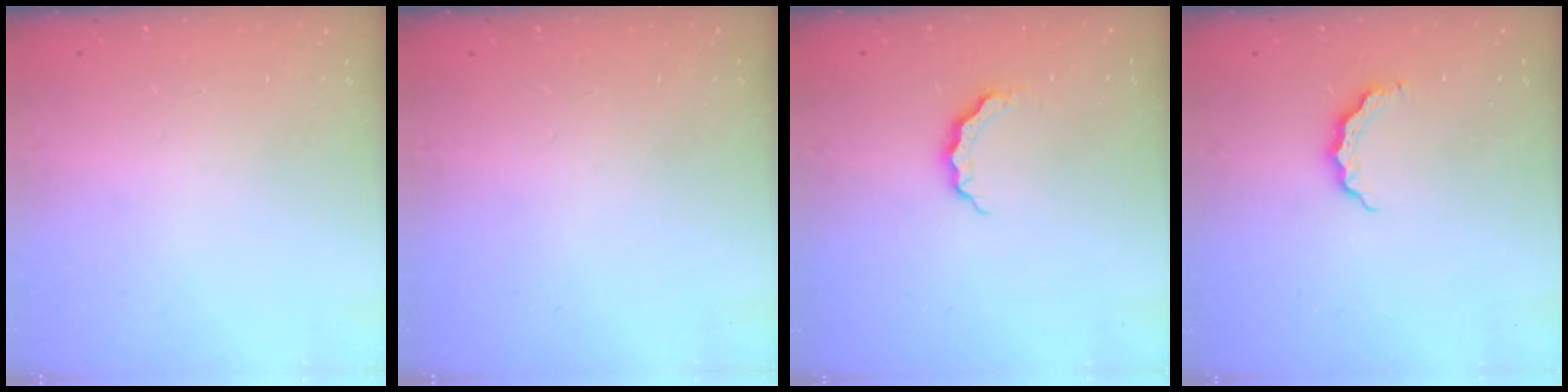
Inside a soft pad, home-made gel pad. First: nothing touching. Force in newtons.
{"total": 0.0}
{"total": 4.8, "press": 4.8, "slide": 0.3}
{"total": 5.1, "press": 5.1, "slide": 0.4}